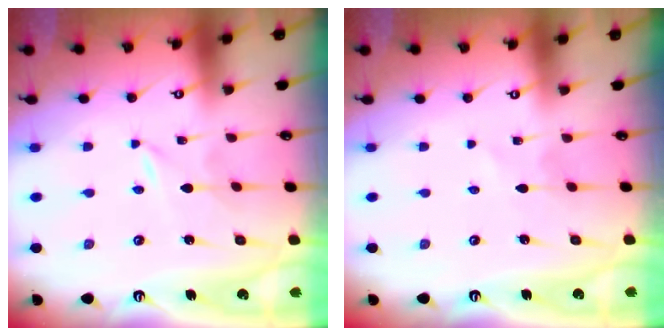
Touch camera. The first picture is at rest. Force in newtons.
{"total": 0.6, "press": 0.6, "slide": 0.1}